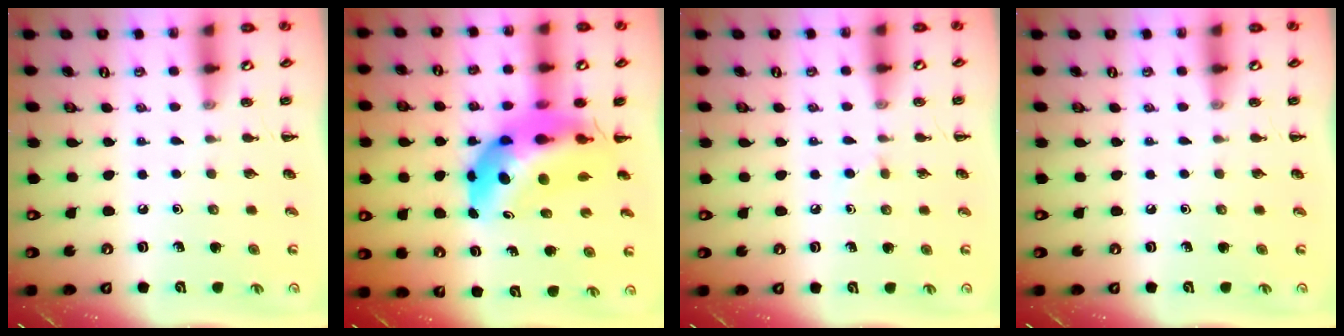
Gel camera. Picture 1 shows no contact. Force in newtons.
{"total": 13.4, "press": 12.9, "slide": 3.8}
{"total": 1.7, "press": 1.5, "slide": 0.9}
{"total": 0.0}